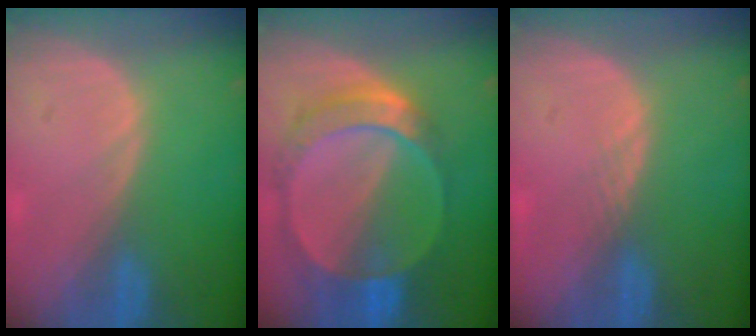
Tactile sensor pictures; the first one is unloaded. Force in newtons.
{"total": 9.2, "press": 8.1, "slide": 4.5}
{"total": 1.0, "press": 0.8, "slide": 0.5}